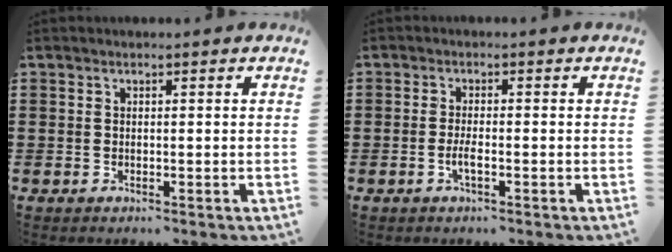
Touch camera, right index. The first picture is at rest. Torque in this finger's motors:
{"motor_torque": [0.95, 0.90, 0.21, 0.07]}